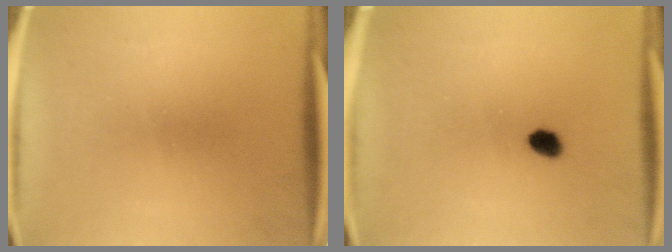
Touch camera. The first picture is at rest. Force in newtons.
{"total": 2.5}